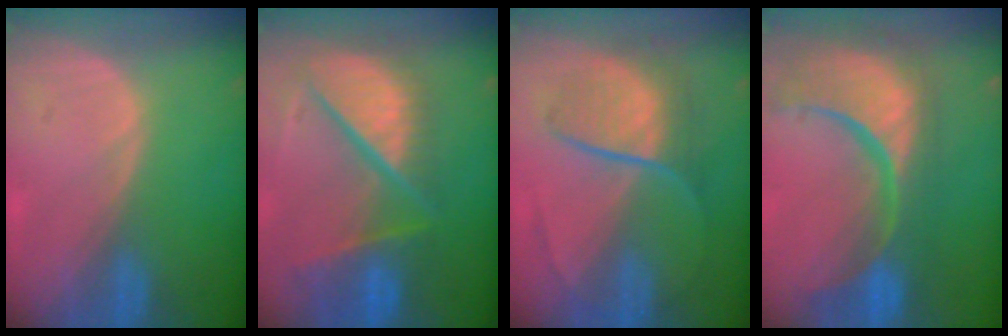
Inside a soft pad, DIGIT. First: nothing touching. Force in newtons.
{"total": 11.8, "press": 9.8, "slide": 6.5}
{"total": 7.2, "press": 7.0, "slide": 1.8}
{"total": 15.5, "press": 12.2, "slide": 9.5}